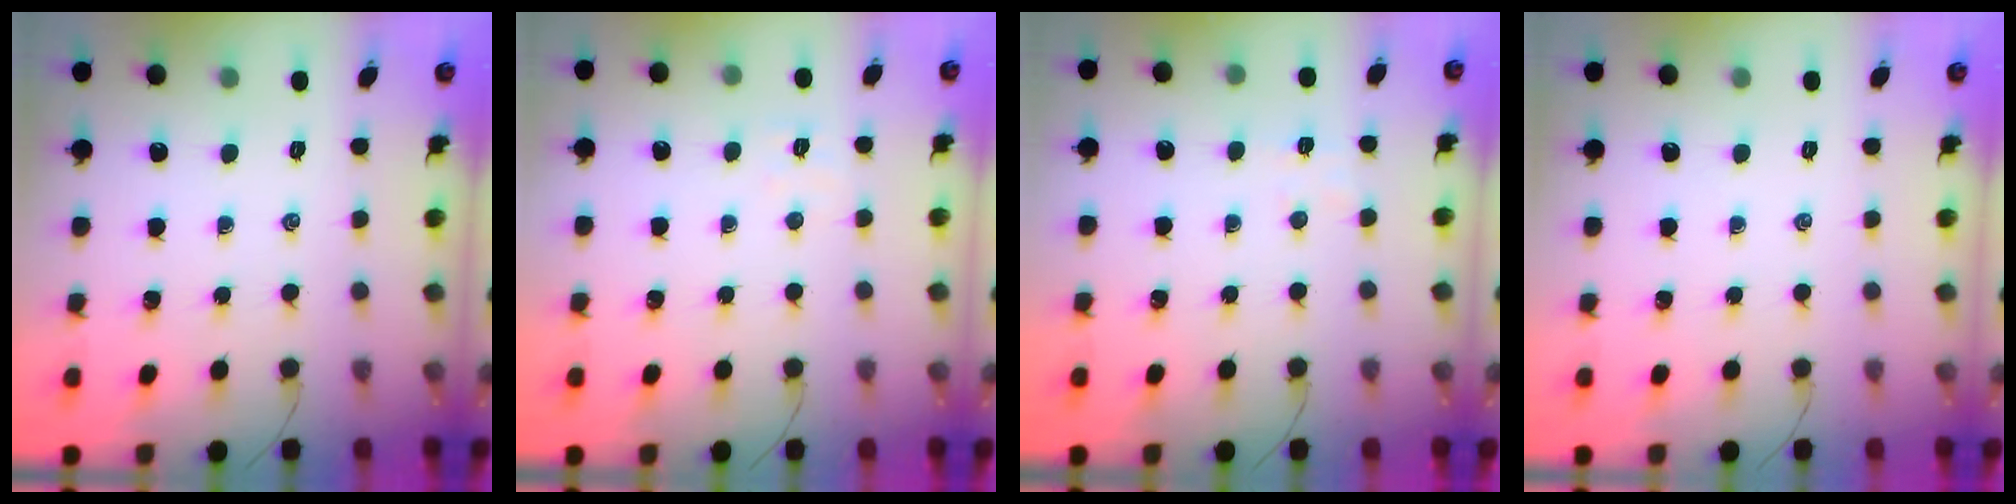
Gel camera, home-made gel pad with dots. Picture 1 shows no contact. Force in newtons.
{"total": 4.1, "press": 4.0, "slide": 0.9}
{"total": 3.0, "press": 2.9, "slide": 0.8}
{"total": 0.0}